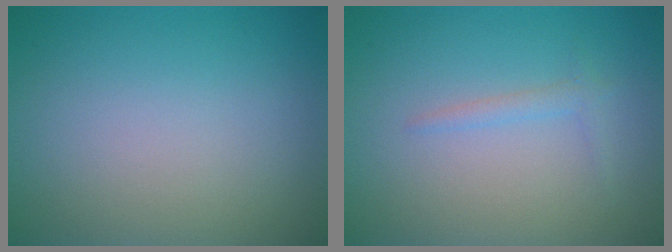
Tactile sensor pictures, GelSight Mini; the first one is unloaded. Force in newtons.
{"total": 1.0, "press": 1.0, "slide": 0.1}